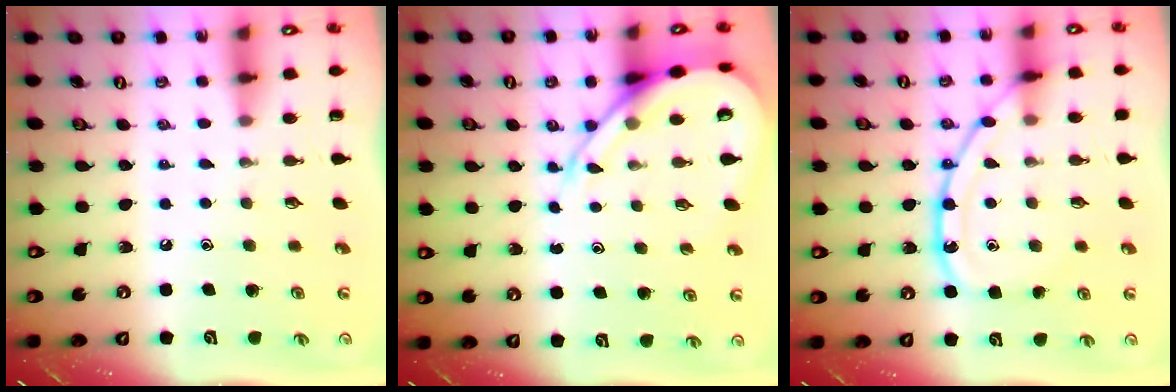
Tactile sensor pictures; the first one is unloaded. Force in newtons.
{"total": 11.0, "press": 10.9, "slide": 1.0}
{"total": 15.2, "press": 15.2, "slide": 1.3}